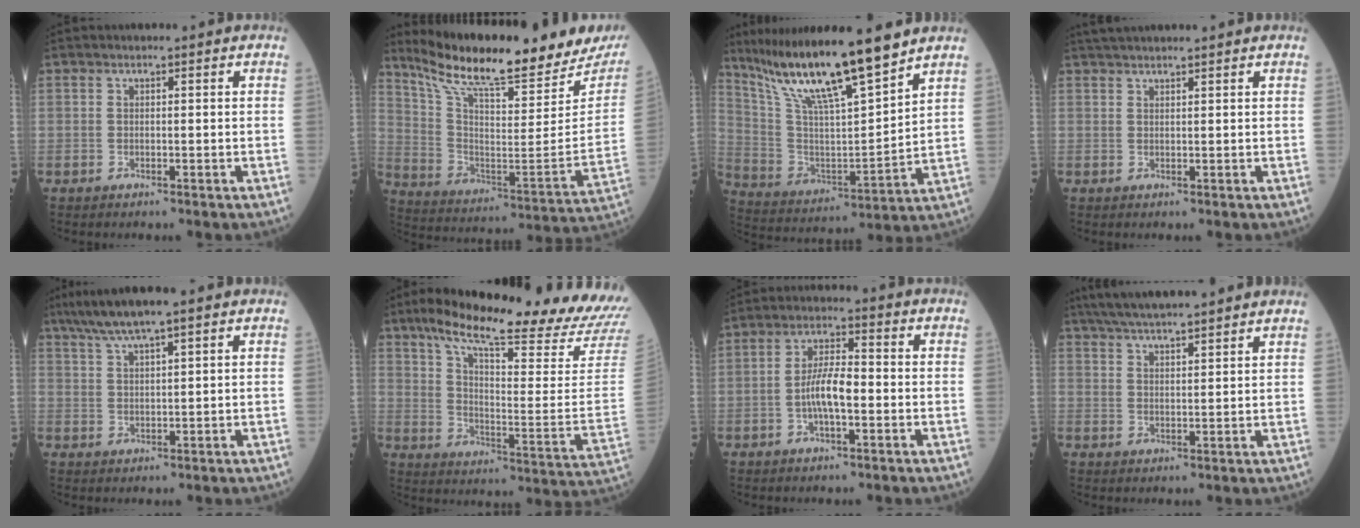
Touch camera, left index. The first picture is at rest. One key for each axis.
{"total": 26.0, "fx": 22.4, "fy": 4.0, "fz": 12.6, "tx": -0.220, "ty": -0.053, "tz": 0.328}
{"total": 17.8, "fx": 14.0, "fy": 0.7, "fz": 10.9, "tx": -0.200, "ty": -0.001, "tz": 0.260}
{"total": 5.5, "fx": 4.9, "fy": -0.1, "fz": 2.5, "tx": -0.037, "ty": 0.037, "tz": 0.080}
{"total": 6.9, "fx": 5.2, "fy": 0.2, "fz": 4.5, "tx": -0.087, "ty": 0.028, "tz": 0.093}
{"total": 26.6, "fx": 22.7, "fy": 1.2, "fz": 13.8, "tx": -0.217, "ty": -0.067, "tz": 0.299}
{"total": 6.5, "fx": -1.4, "fy": 1.8, "fz": 6.0, "tx": -0.123, "ty": 0.009, "tz": -0.030}
{"total": 13.0, "fx": 11.5, "fy": 0.6, "fz": 6.1, "tx": -0.107, "ty": 0.031, "tz": 0.170}